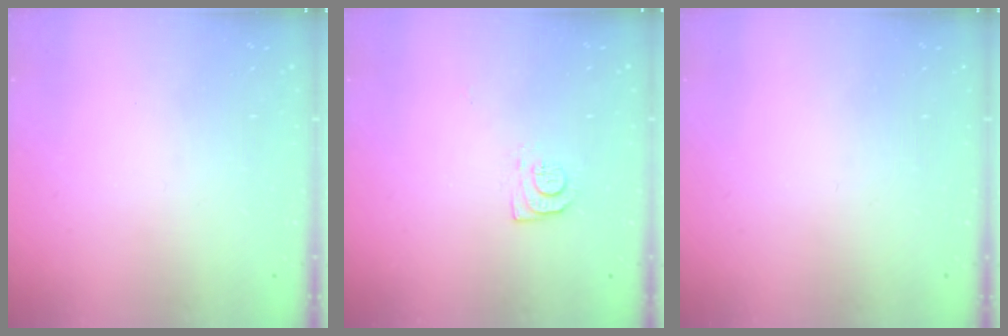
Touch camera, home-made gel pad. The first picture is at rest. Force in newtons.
{"total": 6.8, "press": 6.7, "slide": 0.7}
{"total": 0.0}